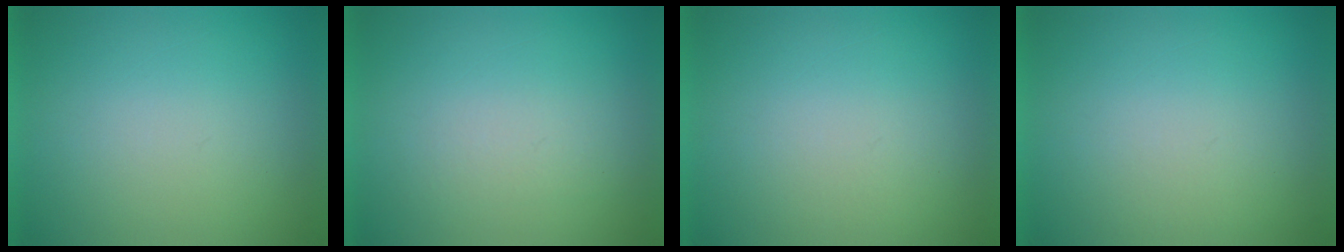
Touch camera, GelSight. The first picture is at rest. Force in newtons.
{"total": 1.5}
{"total": 1.2}
{"total": 1.1}